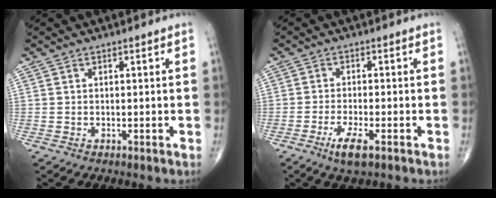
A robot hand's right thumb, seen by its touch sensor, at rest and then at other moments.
{"total": 4.6, "force": [-2.5, 0.8, 3.8], "torque": [-0.081, 0.000, -0.045]}